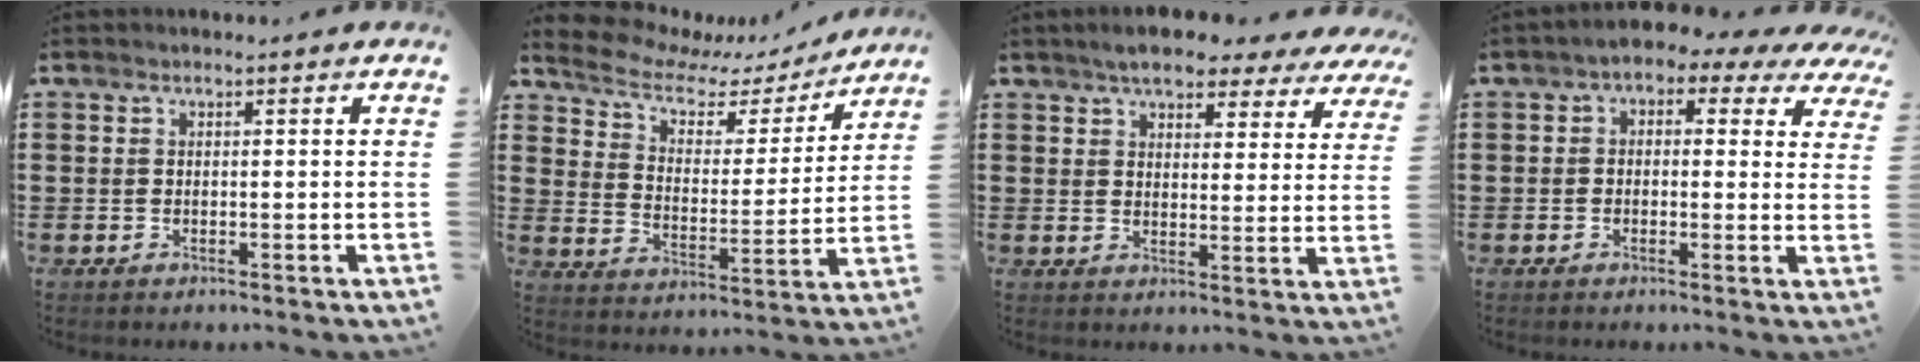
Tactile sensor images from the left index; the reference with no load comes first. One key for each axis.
{"total": 6.6, "fx": 5.5, "fy": 2.8, "fz": 2.2, "tx": -0.074, "ty": -0.030, "tz": 0.094}
{"total": 5.8, "fx": 5.2, "fy": 1.5, "fz": 2.1, "tx": -0.053, "ty": -0.011, "tz": 0.092}
{"total": 2.1, "fx": -0.3, "fy": 1.5, "fz": 1.4, "tx": -0.033, "ty": -0.001, "tz": -0.016}